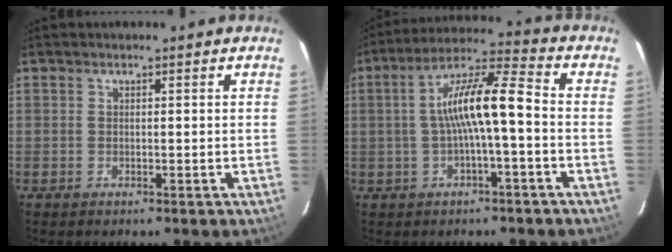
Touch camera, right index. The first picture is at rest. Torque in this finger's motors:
{"motor_torque": [0.84, -0.46, 0.62, 0.21]}